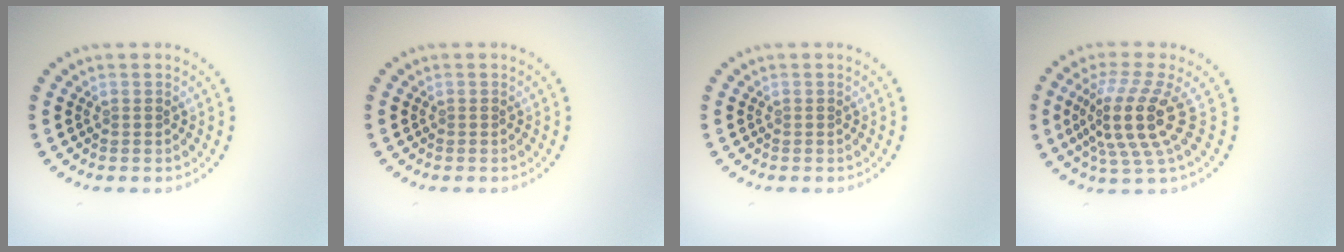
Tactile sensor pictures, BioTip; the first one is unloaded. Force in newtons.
{"total": 0.0}
{"total": 0.0}
{"total": 5.0, "press": 3.8, "slide": 3.4}